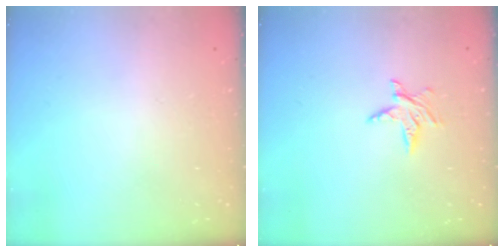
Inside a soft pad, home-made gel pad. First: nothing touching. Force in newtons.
{"total": 5.2, "press": 5.2, "slide": 0.5}